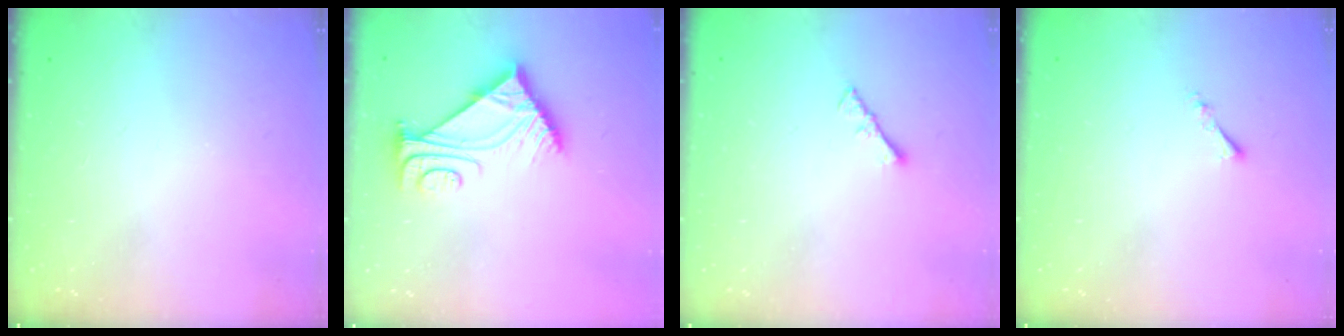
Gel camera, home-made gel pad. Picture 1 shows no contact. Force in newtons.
{"total": 8.1, "press": 8.0, "slide": 1.0}
{"total": 1.1, "press": 1.1, "slide": 0.4}
{"total": 0.8, "press": 0.7, "slide": 0.3}